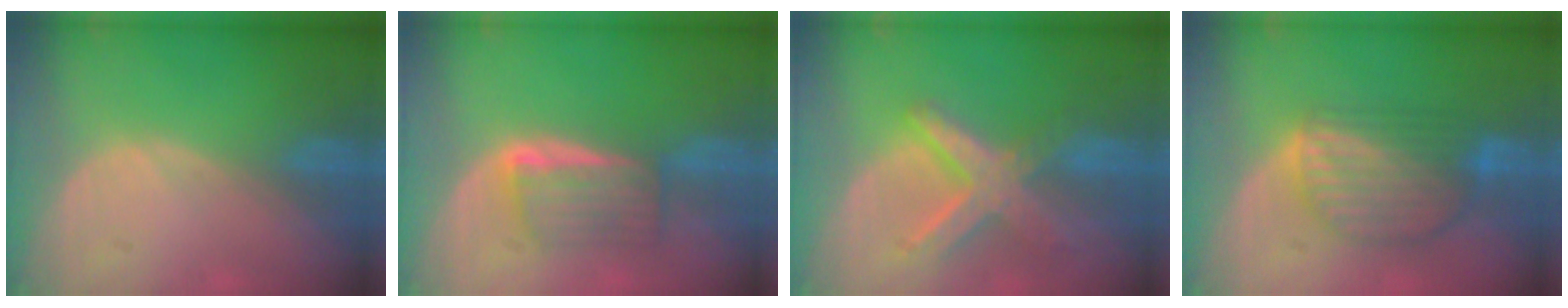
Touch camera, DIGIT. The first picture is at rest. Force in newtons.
{"total": 5.6, "press": 5.3, "slide": 1.7}
{"total": 8.4, "press": 7.2, "slide": 4.3}
{"total": 8.6, "press": 7.5, "slide": 4.1}